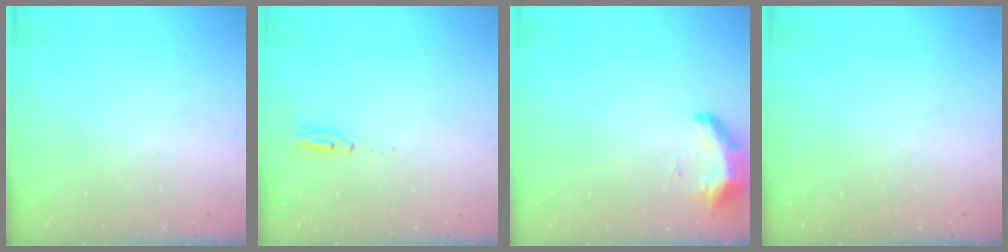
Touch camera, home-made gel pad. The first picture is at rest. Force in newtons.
{"total": 3.3, "press": 2.9, "slide": 1.7}
{"total": 8.6, "press": 8.5, "slide": 1.2}
{"total": 0.0}